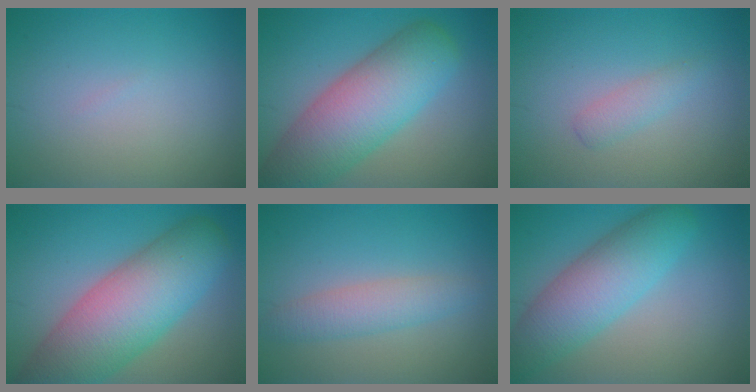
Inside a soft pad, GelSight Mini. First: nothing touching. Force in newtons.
{"total": 9.5, "press": 9.5, "slide": 0.5}
{"total": 1.5, "press": 1.5, "slide": 0.1}
{"total": 10.8, "press": 10.8, "slide": 0.5}
{"total": 3.0, "press": 3.0, "slide": 0.1}
{"total": 6.7, "press": 6.7, "slide": 0.2}